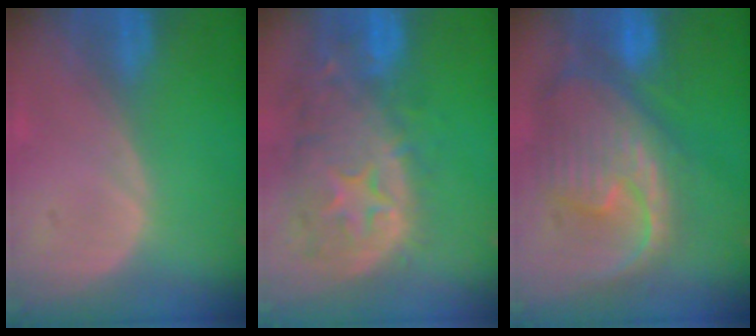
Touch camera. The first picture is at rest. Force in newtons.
{"total": 13.9, "press": 11.1, "slide": 8.3}
{"total": 12.4, "press": 10.6, "slide": 6.4}